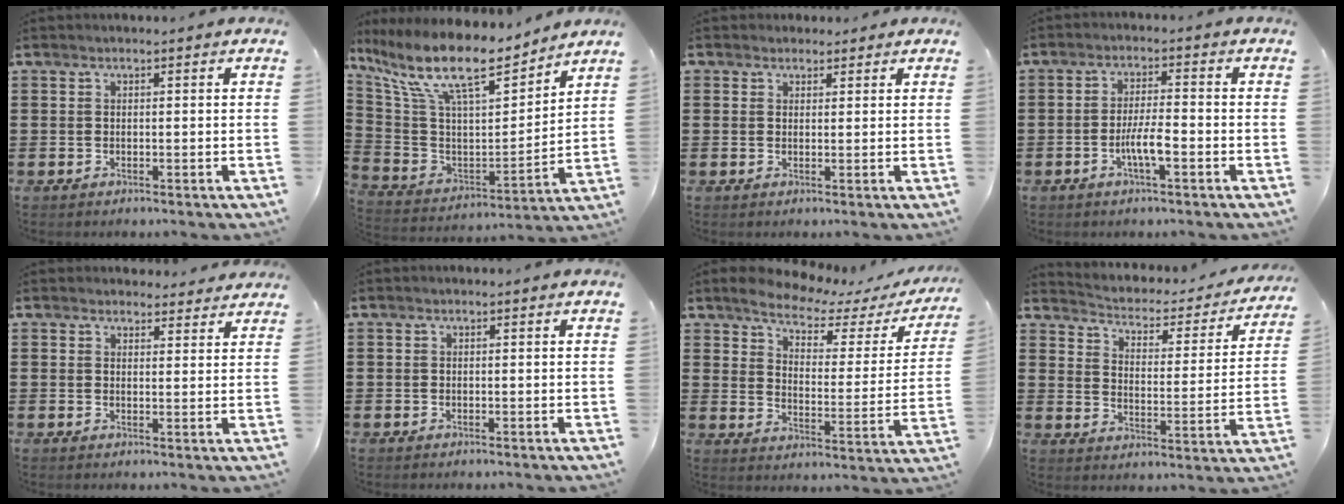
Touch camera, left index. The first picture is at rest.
{"total": 13.8, "force": [10.2, 3.3, 8.7], "torque": [-0.213, -0.061, 0.173]}
{"total": 2.0, "force": [1.5, 1.3, 0.0], "torque": [-0.007, 0.008, 0.030]}
{"total": 4.7, "force": [-1.7, 0.8, 4.3], "torque": [-0.088, 0.000, -0.035]}
{"total": 2.8, "force": [2.7, 0.8, 0.2], "torque": [-0.003, -0.009, 0.050]}
{"total": 0.0}
{"total": 4.9, "force": [4.4, 1.2, 1.8], "torque": [-0.054, -0.028, 0.069]}
{"total": 2.2, "force": [1.9, 0.9, 0.6], "torque": [-0.029, -0.023, 0.022]}